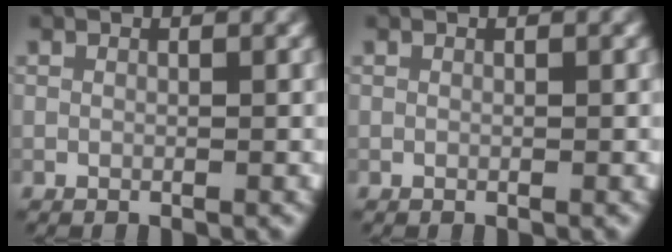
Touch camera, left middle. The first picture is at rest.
{"total": 0.0}